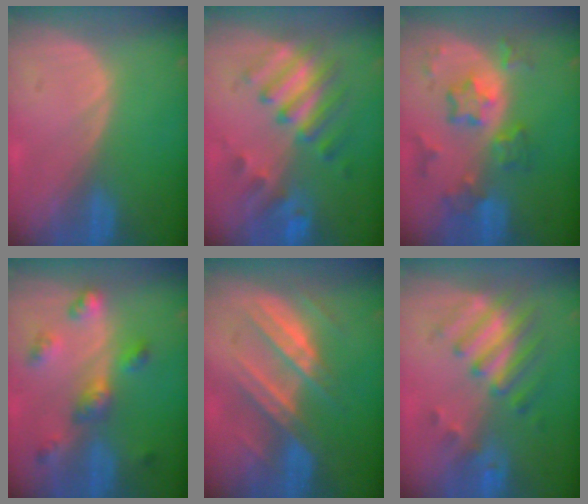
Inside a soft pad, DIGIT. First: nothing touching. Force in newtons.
{"total": 7.9, "press": 7.7, "slide": 1.7}
{"total": 8.2, "press": 7.2, "slide": 3.9}
{"total": 6.3, "press": 5.7, "slide": 2.6}
{"total": 7.4, "press": 7.3, "slide": 0.9}
{"total": 8.1, "press": 7.0, "slide": 3.9}